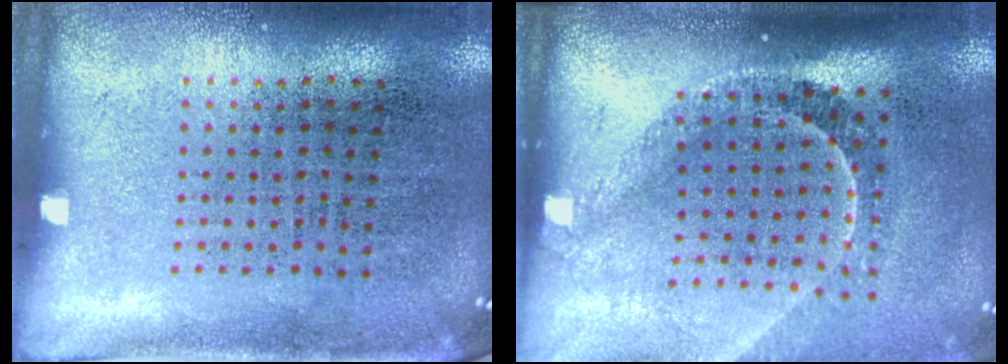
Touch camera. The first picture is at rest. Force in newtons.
{"total": 2.2, "press": 1.5, "slide": 1.5}